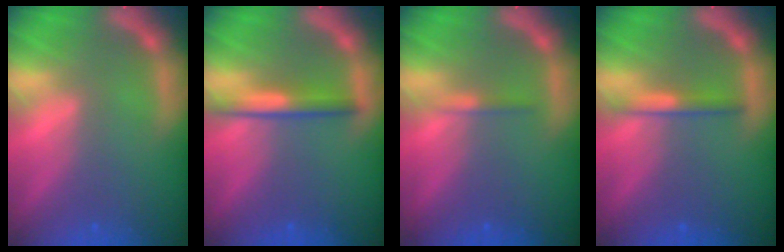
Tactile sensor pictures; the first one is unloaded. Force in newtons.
{"total": 3.0}
{"total": 0.9}
{"total": 2.0}